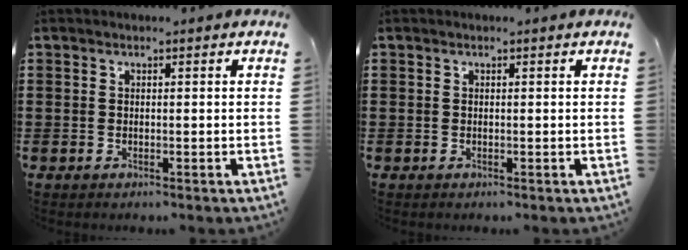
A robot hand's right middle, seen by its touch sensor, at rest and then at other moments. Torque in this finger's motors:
{"motor_torque": [-2.14, 0.00, -0.03, 0.00]}